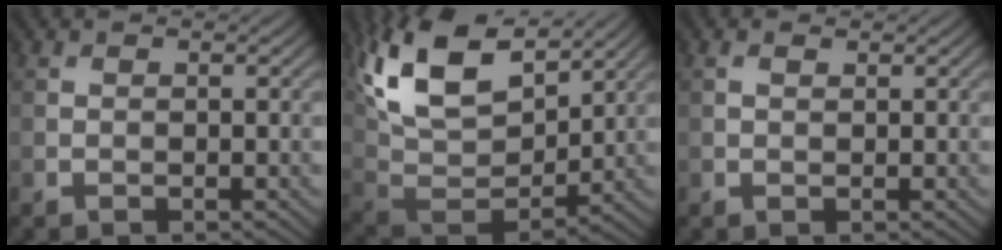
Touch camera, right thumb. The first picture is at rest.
{"total": 16.1, "force": [9.4, 7.9, 10.3], "torque": [-0.244, 0.033, 0.163]}
{"total": 0.8, "force": [0.4, 0.5, 0.5], "torque": [-0.010, 0.003, 0.005]}